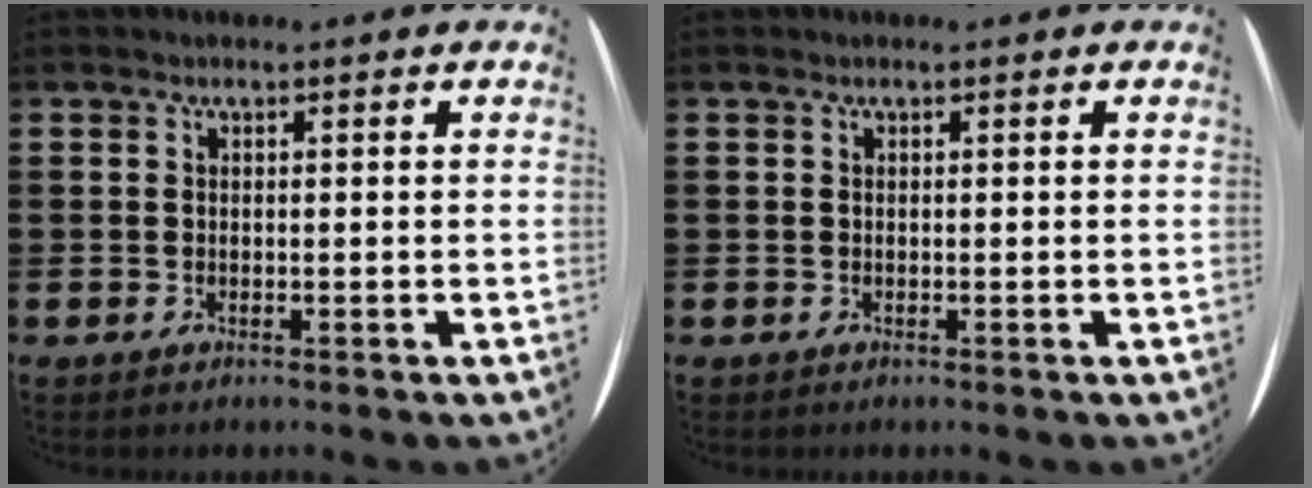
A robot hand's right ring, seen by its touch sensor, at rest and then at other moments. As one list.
[{"total": 0.0}]